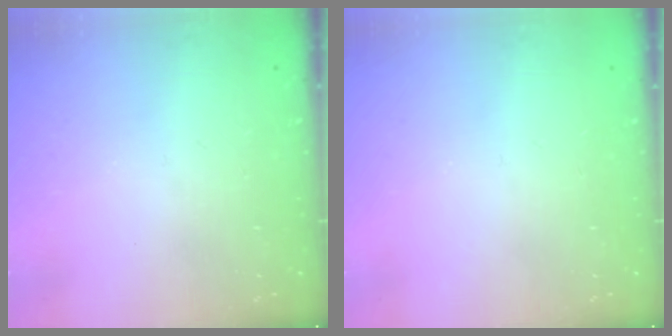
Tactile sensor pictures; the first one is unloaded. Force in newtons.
{"total": 0.0}